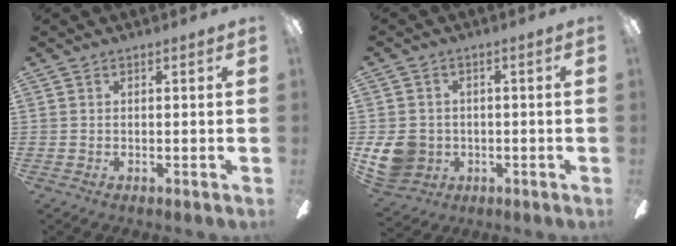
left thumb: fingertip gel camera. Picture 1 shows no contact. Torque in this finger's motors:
{"motor_torque": [0.23, 1.77, 0.29, -0.41, 0.02]}